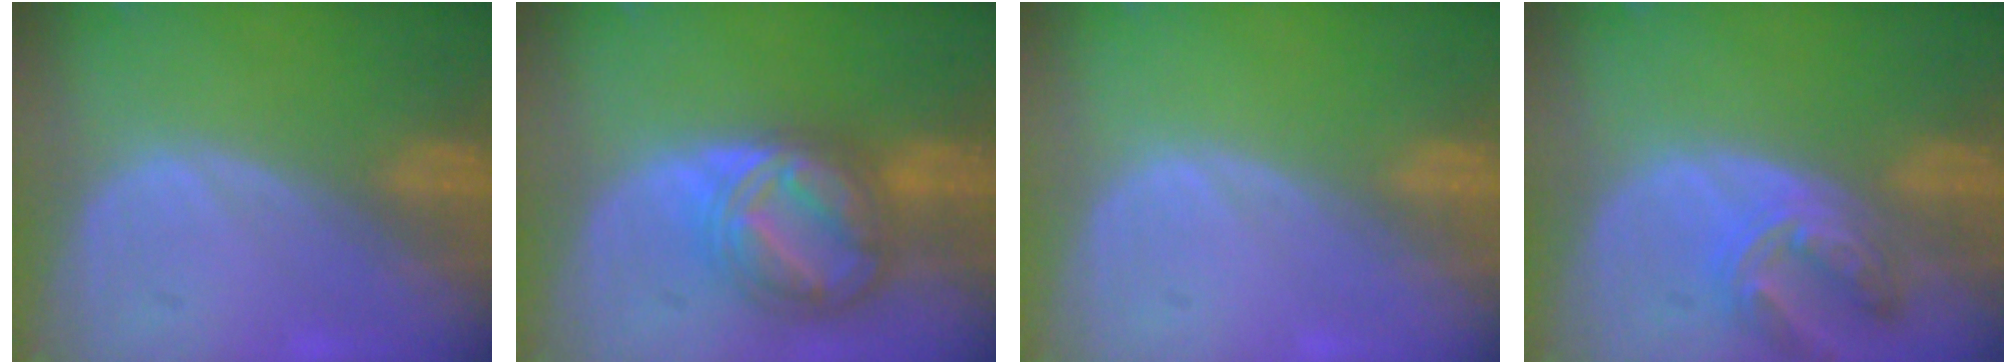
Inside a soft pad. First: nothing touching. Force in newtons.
{"total": 9.0, "press": 9.0, "slide": 0.7}
{"total": 0.0}
{"total": 6.9, "press": 6.3, "slide": 3.0}